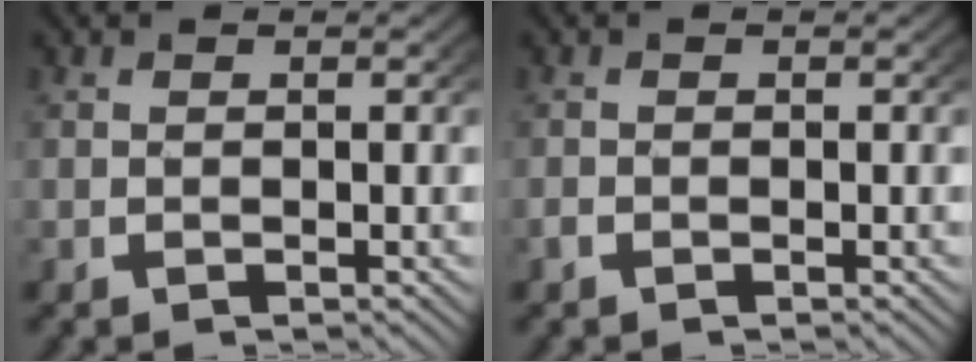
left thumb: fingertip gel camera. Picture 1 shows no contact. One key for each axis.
{"total": 0.6, "fx": -0.5, "fy": 0.4, "fz": 0.1, "tx": -0.004, "ty": -0.004, "tz": -0.010}